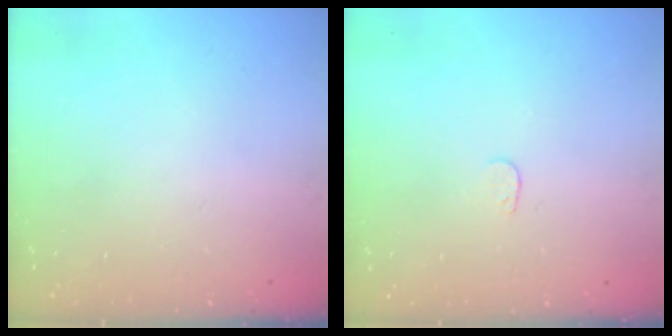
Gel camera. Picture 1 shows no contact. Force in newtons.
{"total": 3.2, "press": 3.2, "slide": 0.3}